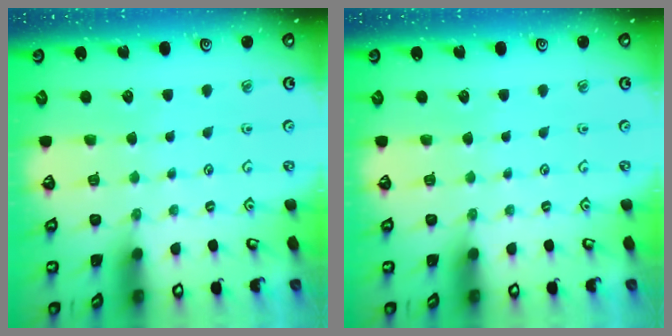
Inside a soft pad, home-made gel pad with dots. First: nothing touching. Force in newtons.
{"total": 0.0}